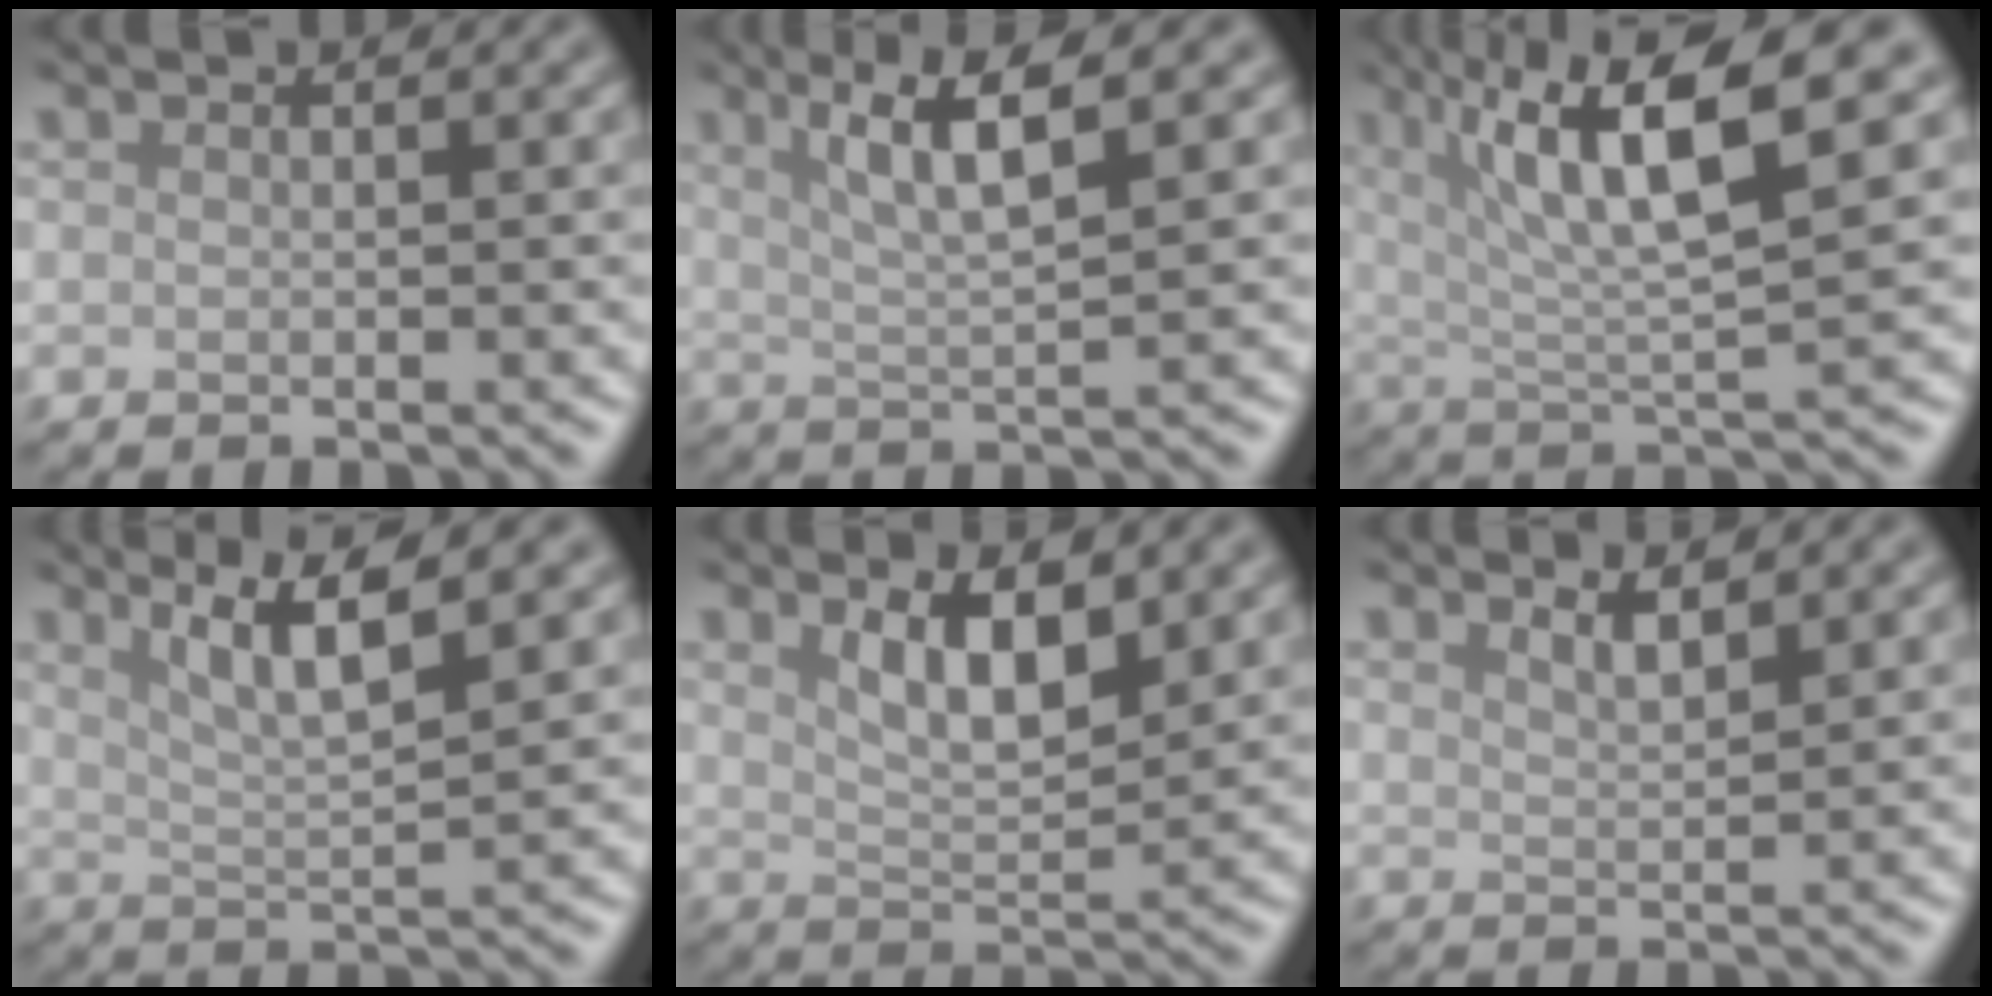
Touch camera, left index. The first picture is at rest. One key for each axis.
{"total": 5.1, "fx": 2.1, "fy": 0.9, "fz": 4.6, "tx": -0.084, "ty": 0.002, "tz": 0.041}
{"total": 8.8, "fx": 3.8, "fy": 1.9, "fz": 7.7, "tx": -0.128, "ty": 0.006, "tz": 0.070}
{"total": 4.8, "fx": 2.5, "fy": 0.8, "fz": 4.0, "tx": -0.073, "ty": 0.000, "tz": 0.050}
{"total": 4.1, "fx": 2.0, "fy": 1.4, "fz": 3.3, "tx": -0.067, "ty": -0.009, "tz": 0.040}
{"total": 1.5, "fx": 1.2, "fy": 0.3, "fz": 0.8, "tx": -0.009, "ty": -0.001, "tz": 0.023}